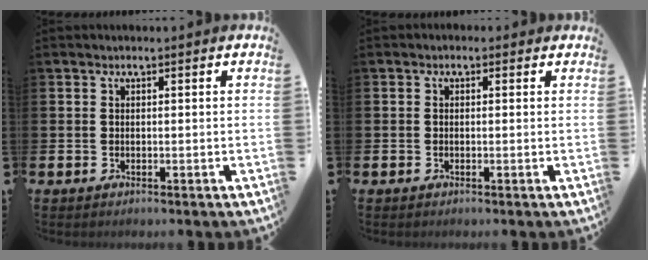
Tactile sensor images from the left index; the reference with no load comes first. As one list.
[{"total": 0.5, "force": [-0.2, 0.5, 0.1], "torque": [-0.003, 0.005, -0.006]}]